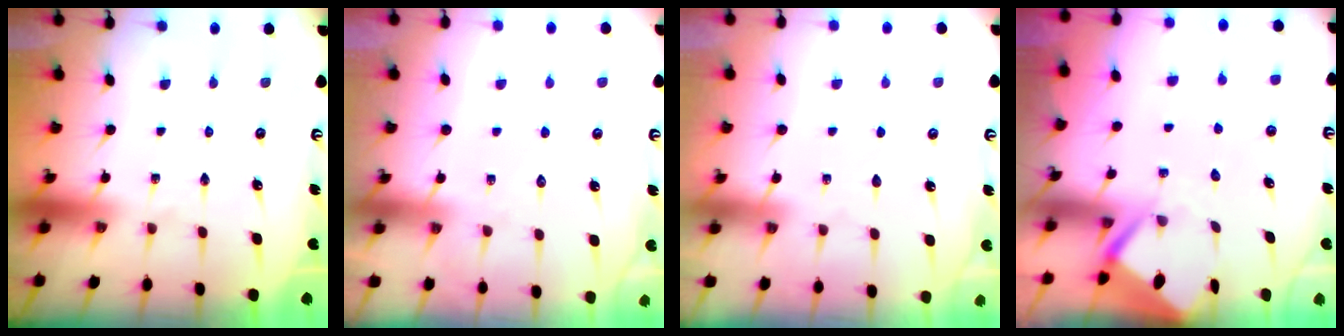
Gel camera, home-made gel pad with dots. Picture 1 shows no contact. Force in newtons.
{"total": 5.0, "press": 4.9, "slide": 0.5}
{"total": 2.2, "press": 2.2, "slide": 0.3}
{"total": 3.5, "press": 3.4, "slide": 0.3}